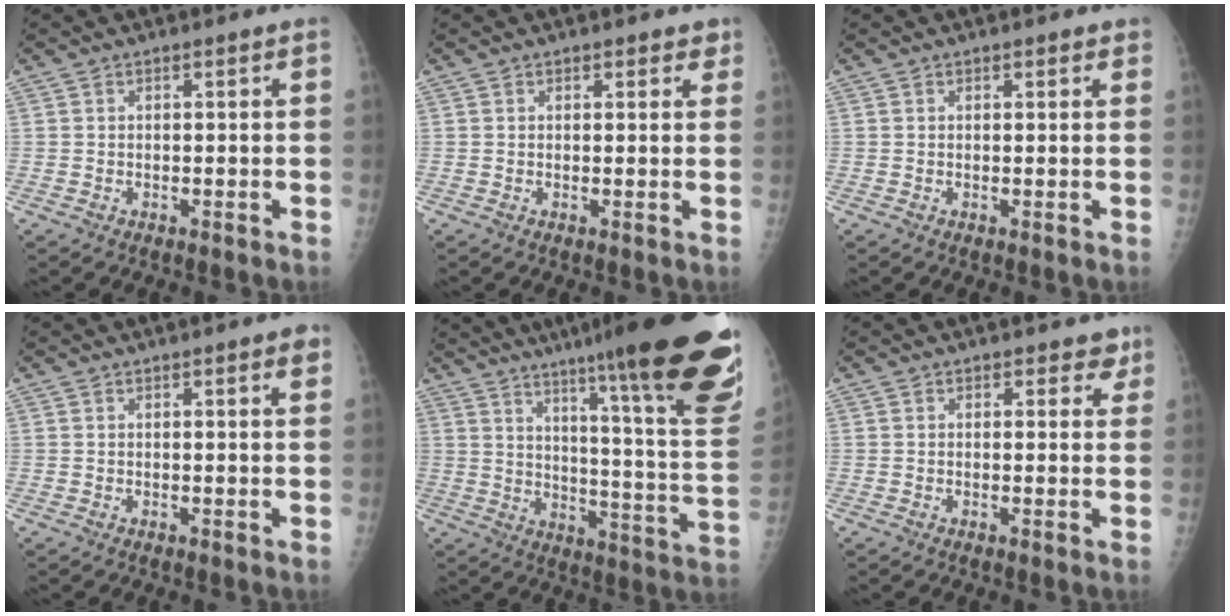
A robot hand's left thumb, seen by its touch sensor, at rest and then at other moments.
{"total": 2.1, "force": [1.4, 1.2, 1.0], "torque": [0.012, -0.004, 0.012]}
{"total": 1.1, "force": [0.8, 0.6, 0.6], "torque": [0.001, -0.003, 0.006]}
{"total": 2.4, "force": [1.4, 0.5, 1.9], "torque": [-0.020, -0.005, 0.015]}
{"total": 30.6, "force": [20.7, 2.6, 22.4], "torque": [-0.252, -0.103, 0.287]}
{"total": 3.2, "force": [2.2, 2.0, 1.2], "torque": [0.021, -0.008, 0.022]}